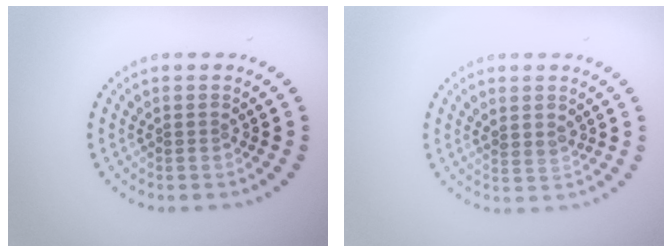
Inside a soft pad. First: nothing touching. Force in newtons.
{"total": 1.1, "press": 0.8, "slide": 0.7}